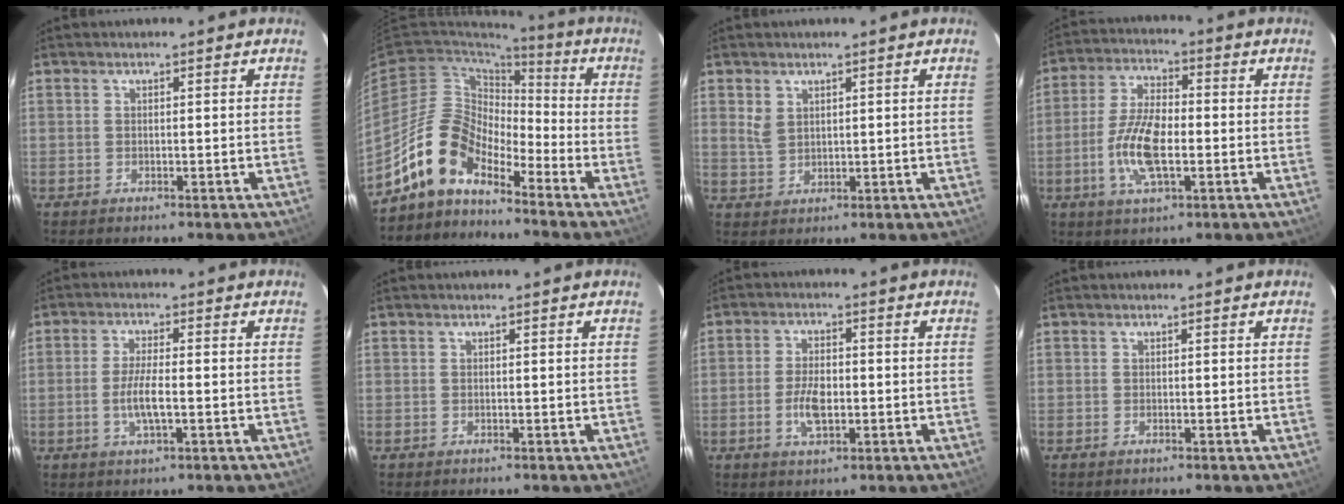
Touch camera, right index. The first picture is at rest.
{"total": 12.0, "force": [-9.1, 5.6, 5.6], "torque": [-0.106, 0.024, -0.182]}
{"total": 3.1, "force": [1.5, 2.2, 1.6], "torque": [-0.026, 0.002, 0.034]}
{"total": 10.9, "force": [-2.5, 4.3, 9.7], "torque": [-0.198, 0.001, -0.049]}
{"total": 5.3, "force": [-1.3, 1.0, 5.0], "torque": [-0.097, -0.005, -0.025]}
{"total": 0.0}
{"total": 6.0, "force": [-1.4, 3.0, 5.0], "torque": [-0.101, 0.000, -0.024]}
{"total": 0.0}